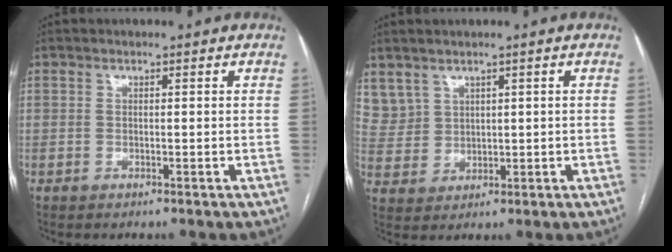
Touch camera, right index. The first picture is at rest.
{"total": 5.9, "force": [3.7, 4.6, 0.8], "torque": [-0.029, 0.017, 0.093]}